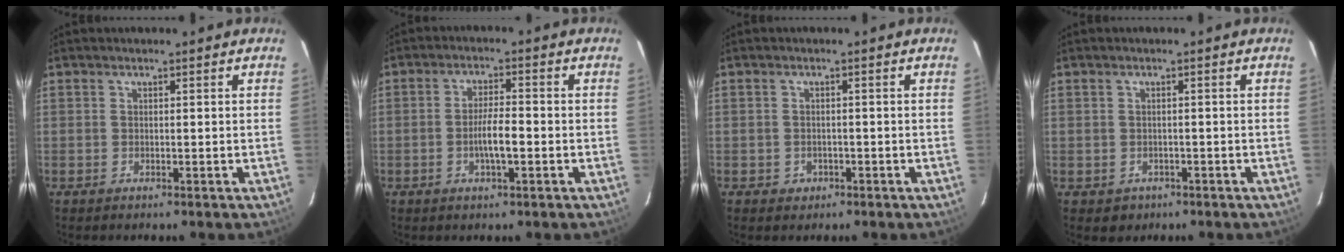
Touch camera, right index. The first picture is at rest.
{"total": 4.8, "force": [-1.4, 0.9, 4.5], "torque": [-0.084, 0.000, -0.023]}
{"total": 2.1, "force": [-0.9, 1.9, 0.3], "torque": [-0.008, 0.002, -0.008]}
{"total": 2.2, "force": [-0.8, 2.0, 0.3], "torque": [-0.010, 0.000, -0.002]}